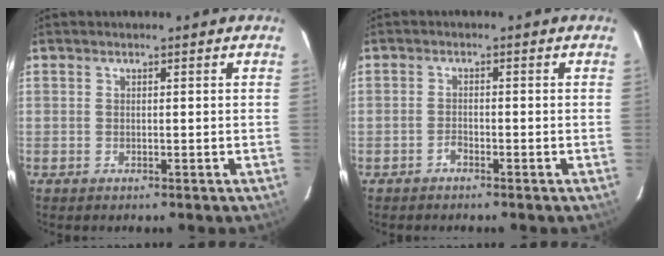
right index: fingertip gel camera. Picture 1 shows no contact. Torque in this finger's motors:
{"motor_torque": [0.08, 0.01, 0.02, -0.03]}